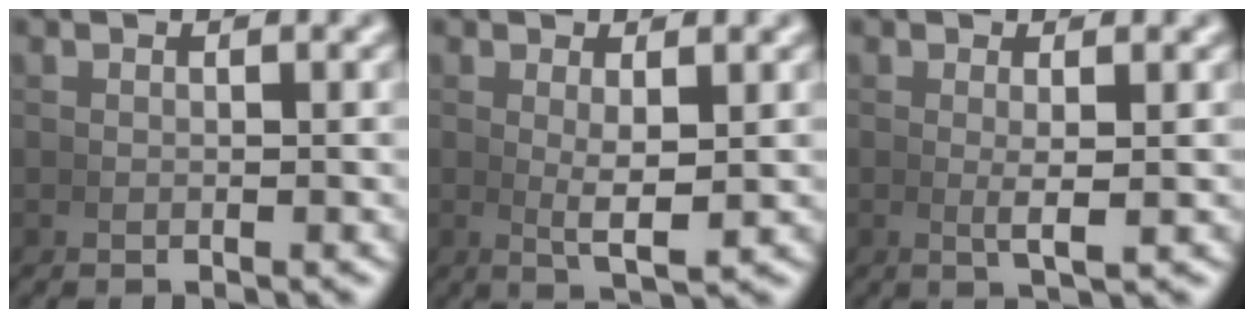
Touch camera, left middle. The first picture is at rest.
{"total": 2.9, "force": [0.3, 0.6, 2.8], "torque": [-0.049, -0.011, 0.010]}
{"total": 1.8, "force": [0.1, 0.1, 1.8], "torque": [-0.035, -0.005, 0.004]}